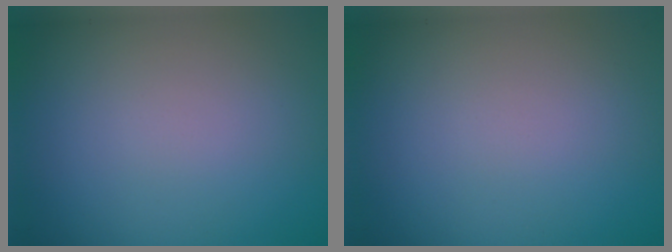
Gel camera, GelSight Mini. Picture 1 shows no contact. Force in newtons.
{"total": 0.0}